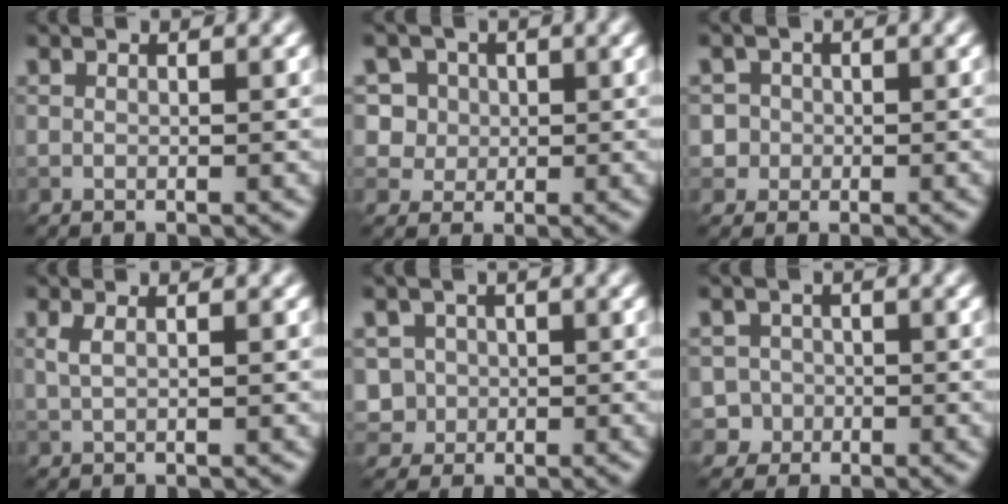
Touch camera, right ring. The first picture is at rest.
{"total": 7.0, "force": [2.8, 5.9, 2.7], "torque": [-0.041, 0.024, 0.024]}
{"total": 2.8, "force": [0.0, 2.8, 0.6], "torque": [0.012, 0.015, -0.004]}
{"total": 1.3, "force": [0.5, 0.5, 1.1], "torque": [-0.020, 0.002, 0.008]}
{"total": 3.6, "force": [-0.1, 3.5, 0.8], "torque": [-0.001, 0.017, -0.005]}
{"total": 3.4, "force": [-1.3, 3.1, 0.1], "torque": [0.030, 0.004, -0.032]}